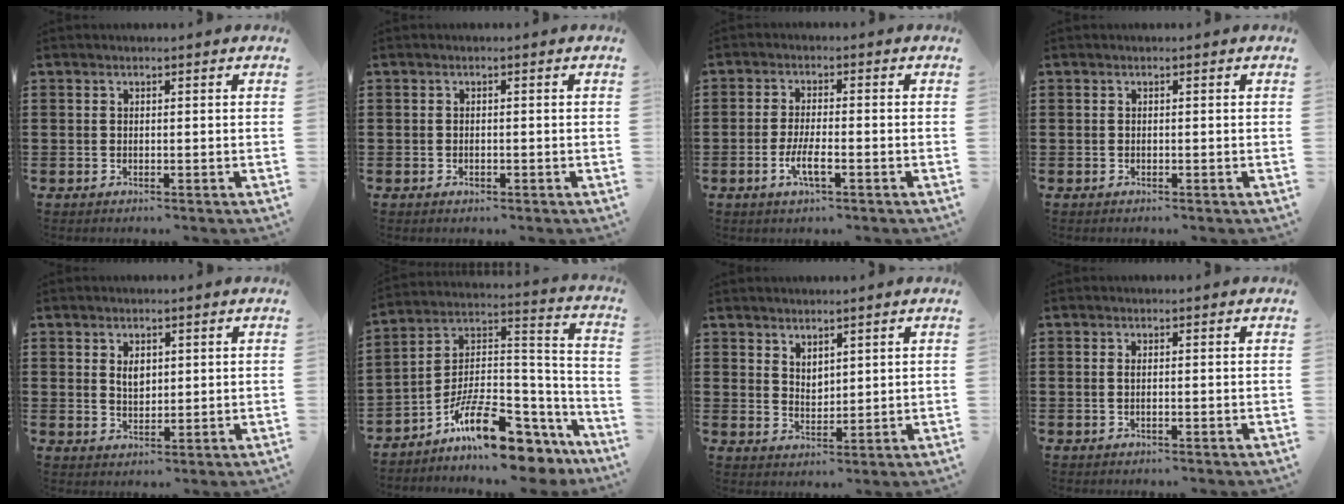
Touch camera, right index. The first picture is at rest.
{"total": 0.7, "force": [-0.3, 0.4, 0.5], "torque": [-0.012, -0.003, -0.006]}
{"total": 4.2, "force": [-1.7, 0.9, 3.8], "torque": [-0.076, -0.004, -0.034]}
{"total": 0.0}
{"total": 2.7, "force": [1.1, 1.7, 1.9], "torque": [-0.034, 0.002, 0.018]}
{"total": 12.9, "force": [-9.8, 3.7, 7.6], "torque": [-0.129, 0.028, -0.182]}
{"total": 2.6, "force": [2.5, 0.8, -0.1], "torque": [-0.004, -0.004, 0.049]}
{"total": 0.7, "force": [-0.1, 0.0, 0.7], "torque": [-0.012, -0.003, -0.001]}